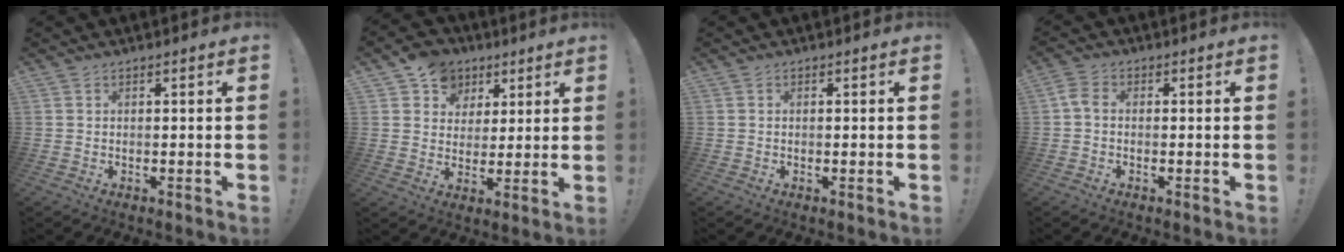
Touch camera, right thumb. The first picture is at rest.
{"total": 9.8, "force": [5.1, 8.0, 2.3], "torque": [-0.036, -0.028, 0.101]}
{"total": 0.0}
{"total": 3.3, "force": [0.0, 2.2, 2.5], "torque": [-0.058, 0.009, 0.002]}